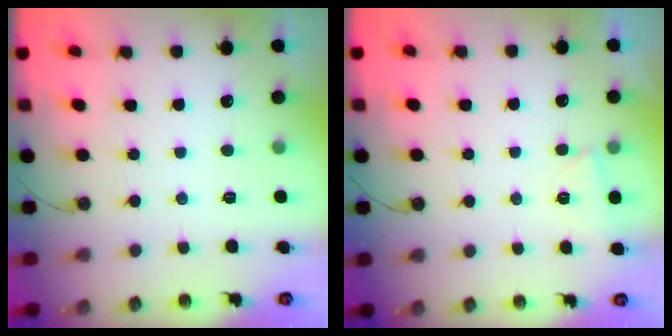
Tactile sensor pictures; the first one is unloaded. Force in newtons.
{"total": 2.1, "press": 1.9, "slide": 0.9}